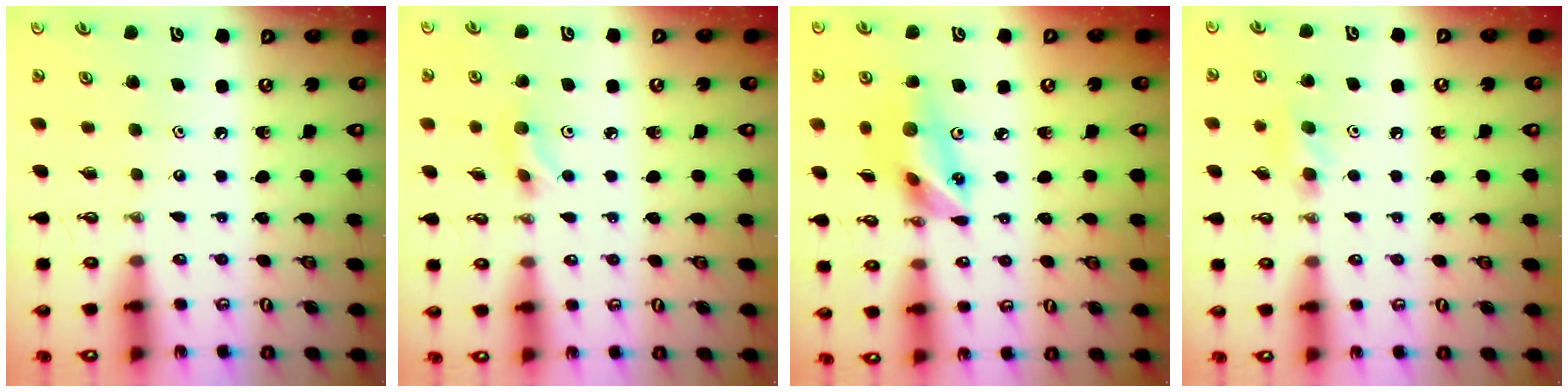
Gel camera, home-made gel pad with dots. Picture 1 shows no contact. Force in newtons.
{"total": 4.6, "press": 4.5, "slide": 0.8}
{"total": 14.8, "press": 14.5, "slide": 3.1}
{"total": 8.4, "press": 7.2, "slide": 4.3}